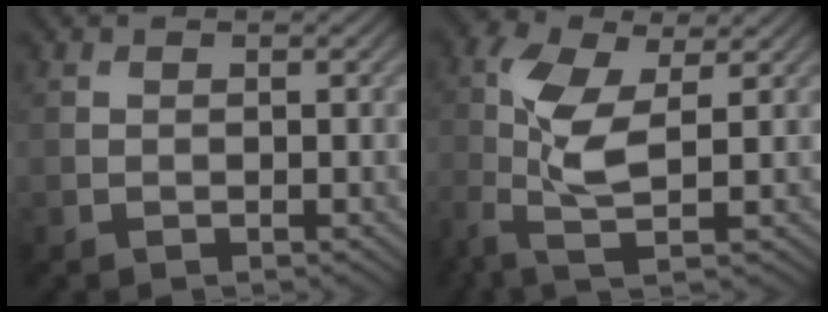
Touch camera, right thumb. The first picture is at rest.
{"total": 7.9, "force": [-0.6, 2.9, 7.3], "torque": [-0.176, 0.010, -0.024]}